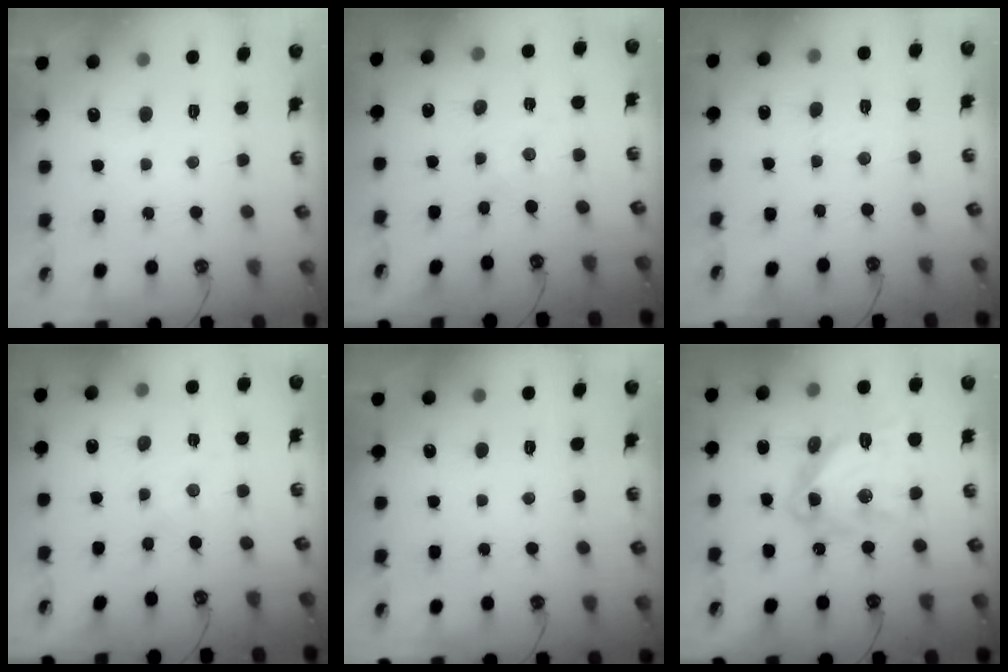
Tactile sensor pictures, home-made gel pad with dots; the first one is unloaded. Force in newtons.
{"total": 0.0}
{"total": 3.5, "press": 3.4, "slide": 0.6}
{"total": 0.0}
{"total": 0.0}
{"total": 17.2, "press": 17.1, "slide": 1.7}